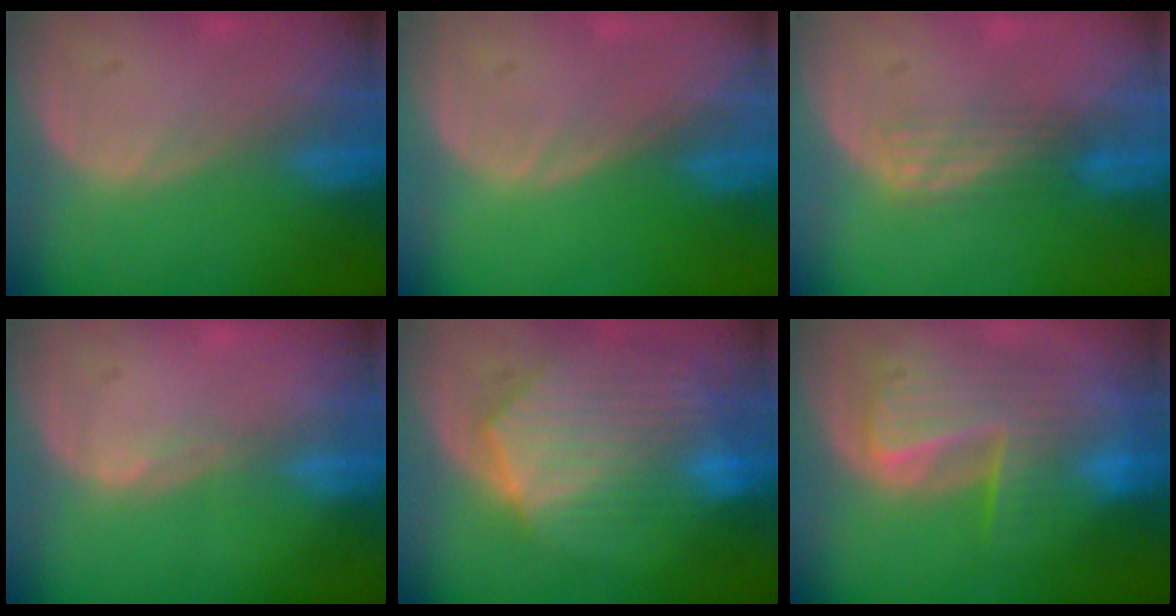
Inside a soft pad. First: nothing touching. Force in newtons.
{"total": 0.0}
{"total": 2.9, "press": 2.5, "slide": 1.5}
{"total": 1.0, "press": 0.7, "slide": 0.7}
{"total": 10.2, "press": 9.0, "slide": 4.8}
{"total": 10.0, "press": 8.7, "slide": 5.0}